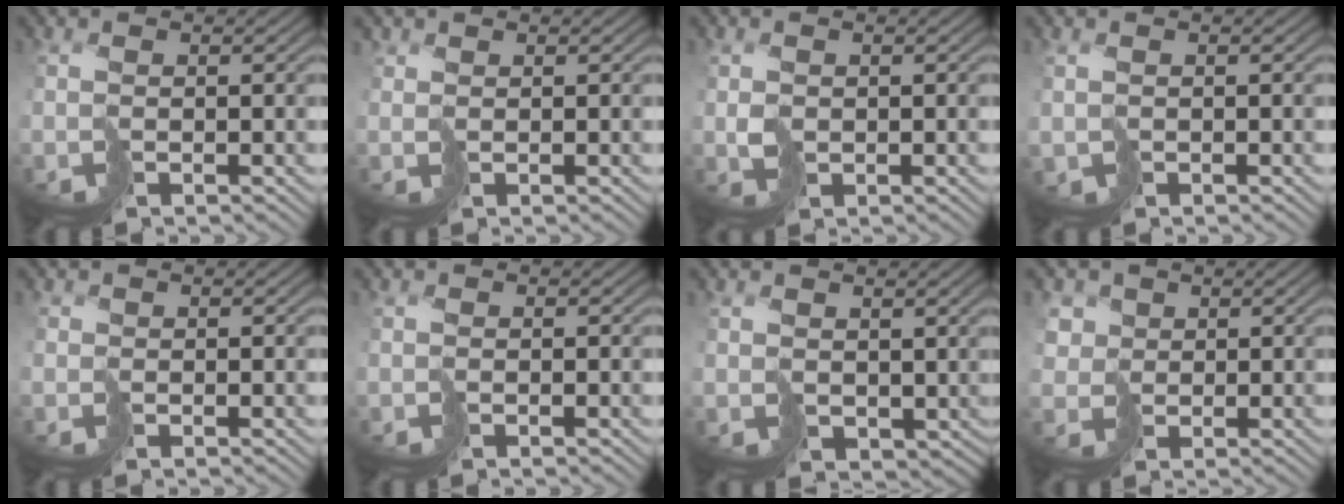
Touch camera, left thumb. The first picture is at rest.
{"total": 1.0, "force": [0.9, 0.3, 0.4], "torque": [-0.012, 0.002, 0.019]}
{"total": 2.2, "force": [0.2, 1.4, 1.6], "torque": [-0.042, -0.002, 0.008]}
{"total": 0.9, "force": [0.1, 0.6, 0.6], "torque": [-0.024, -0.004, 0.004]}
{"total": 0.8, "force": [0.3, 0.7, 0.2], "torque": [-0.009, 0.001, 0.005]}
{"total": 0.0}
{"total": 2.6, "force": [1.2, 1.7, 1.5], "torque": [-0.039, -0.007, 0.025]}
{"total": 3.4, "force": [1.4, 2.9, 0.8], "torque": [-0.035, -0.002, 0.026]}